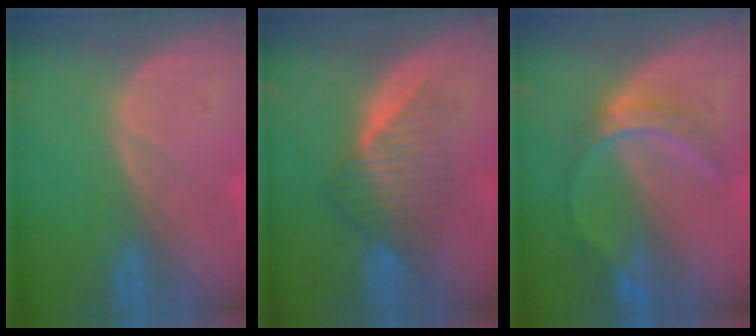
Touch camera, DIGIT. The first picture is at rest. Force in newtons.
{"total": 6.7, "press": 6.4, "slide": 2.1}
{"total": 6.3, "press": 5.5, "slide": 3.2}